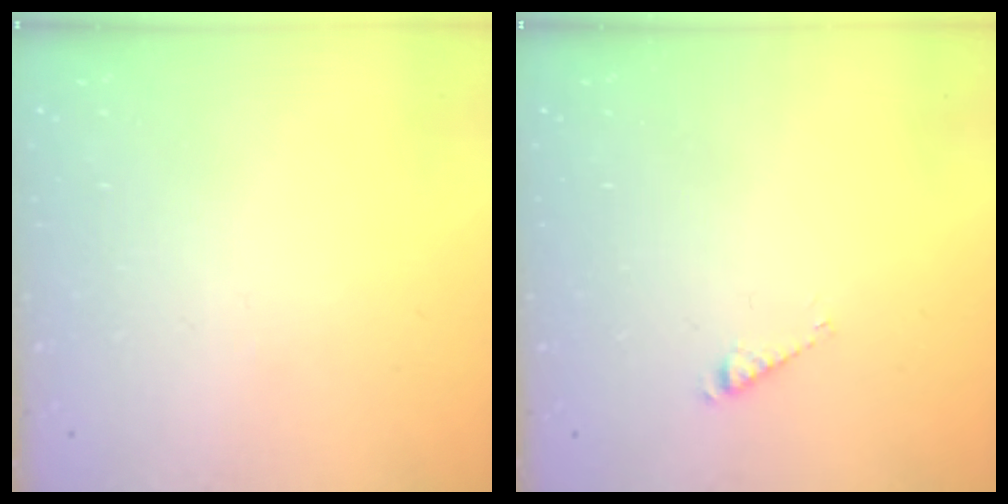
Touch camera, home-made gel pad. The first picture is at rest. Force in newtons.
{"total": 2.9, "press": 2.9, "slide": 0.3}